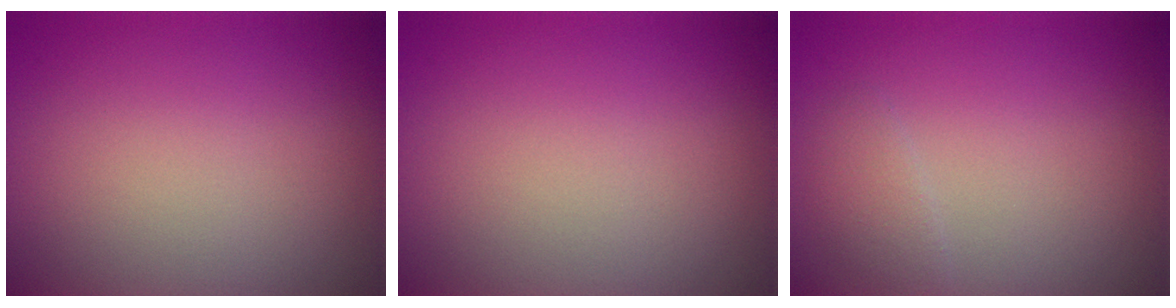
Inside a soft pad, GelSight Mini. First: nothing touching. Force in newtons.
{"total": 0.0}
{"total": 1.3, "press": 1.3, "slide": 0.1}